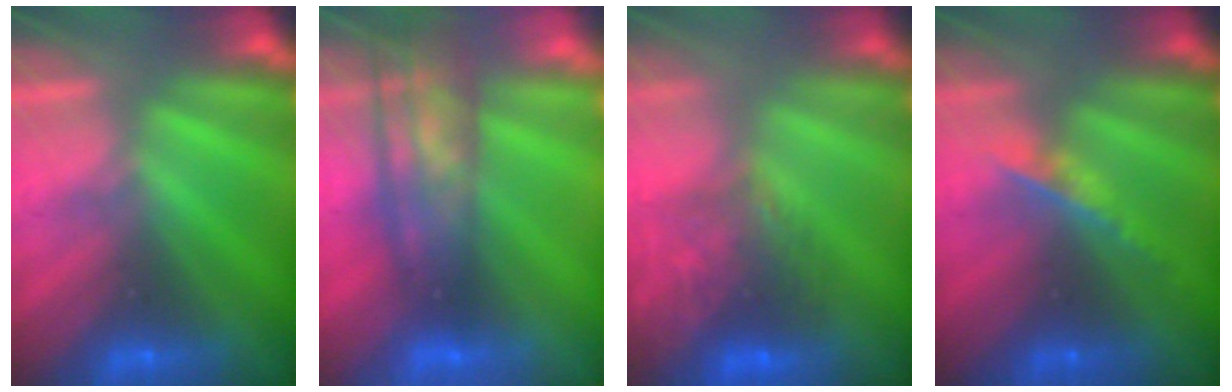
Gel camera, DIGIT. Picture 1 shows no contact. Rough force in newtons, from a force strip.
{"total": 5.8}
{"total": 7.7}
{"total": 2.0}